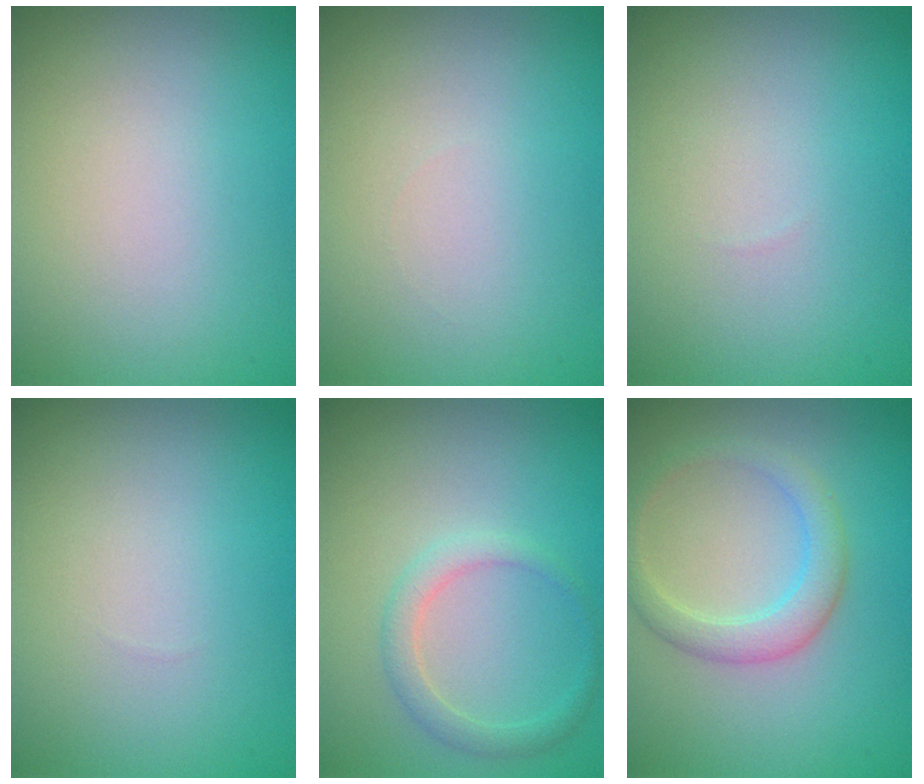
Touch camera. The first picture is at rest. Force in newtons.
{"total": 0.0}
{"total": 0.0}
{"total": 0.0}
{"total": 1.9, "press": 1.9, "slide": 0.1}
{"total": 2.8, "press": 2.8, "slide": 0.1}